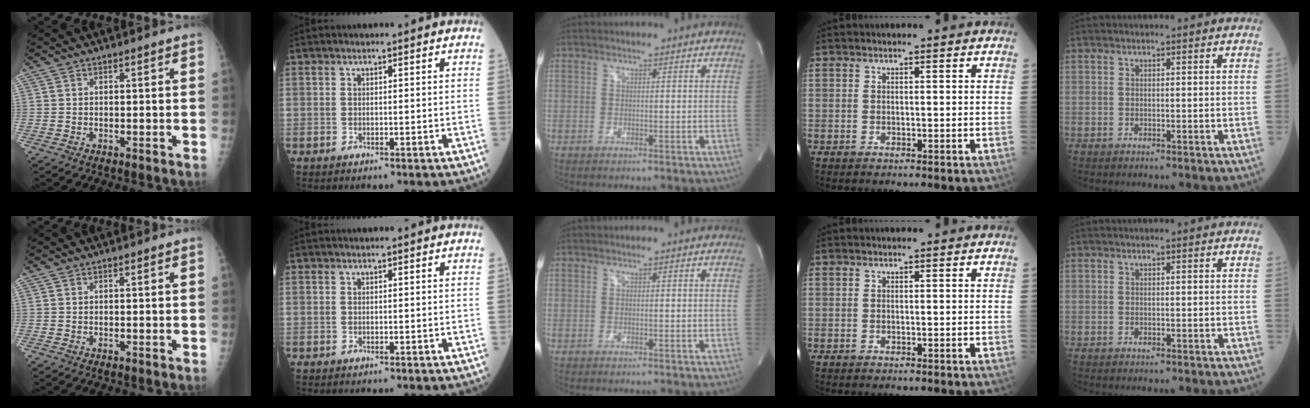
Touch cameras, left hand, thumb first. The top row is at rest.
{}